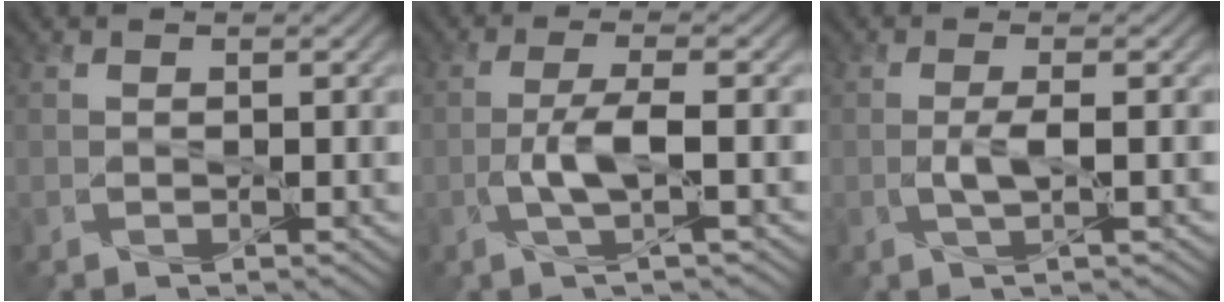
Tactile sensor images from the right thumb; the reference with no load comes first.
{"total": 4.2, "force": [-1.0, 0.8, 4.0], "torque": [-0.082, 0.009, -0.027]}
{"total": 2.4, "force": [-0.3, 0.3, 2.4], "torque": [-0.050, 0.003, -0.009]}